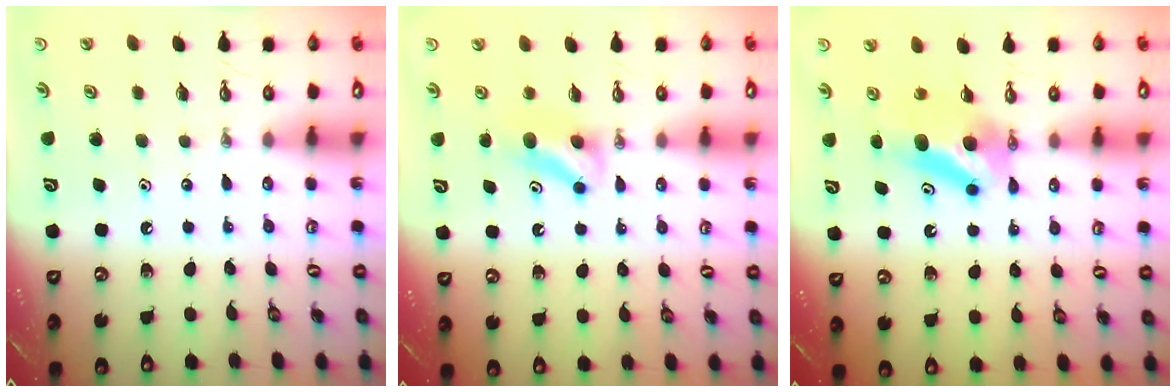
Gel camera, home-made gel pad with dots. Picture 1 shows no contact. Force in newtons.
{"total": 5.5, "press": 5.4, "slide": 1.2}
{"total": 7.3, "press": 6.8, "slide": 2.7}